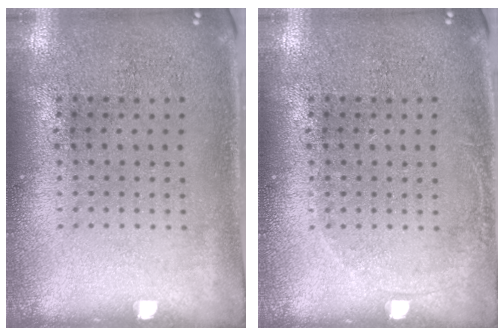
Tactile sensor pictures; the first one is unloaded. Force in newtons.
{"total": 0.7, "press": 0.7, "slide": 0.1}